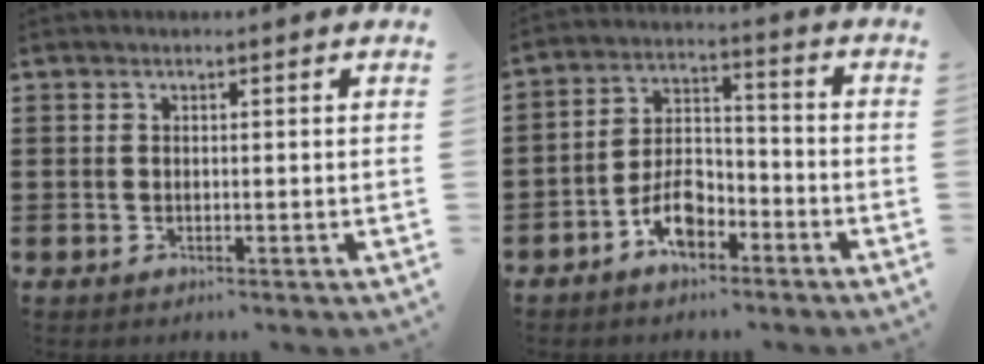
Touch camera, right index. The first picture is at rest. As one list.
[{"total": 7.1, "force": [-4.2, 3.7, 4.4], "torque": [-0.099, 0.012, -0.082]}]